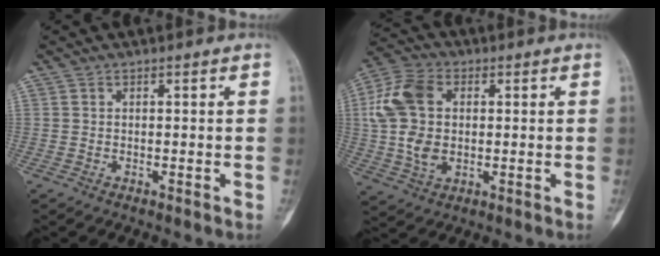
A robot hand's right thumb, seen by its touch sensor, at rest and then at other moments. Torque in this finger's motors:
{"motor_torque": [1.55, 1.56, 0.89, -0.92, 0.43]}